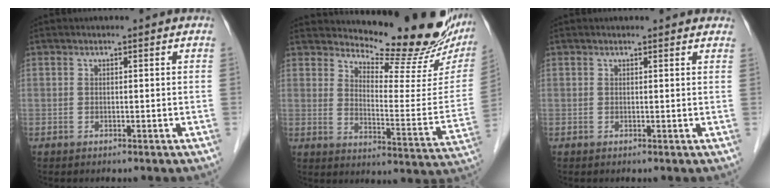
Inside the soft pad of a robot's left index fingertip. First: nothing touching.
{"total": 19.0, "force": [17.1, 3.0, 7.8], "torque": [-0.106, -0.082, 0.213]}
{"total": 3.5, "force": [3.3, 1.0, 1.0], "torque": [-0.012, 0.012, 0.027]}